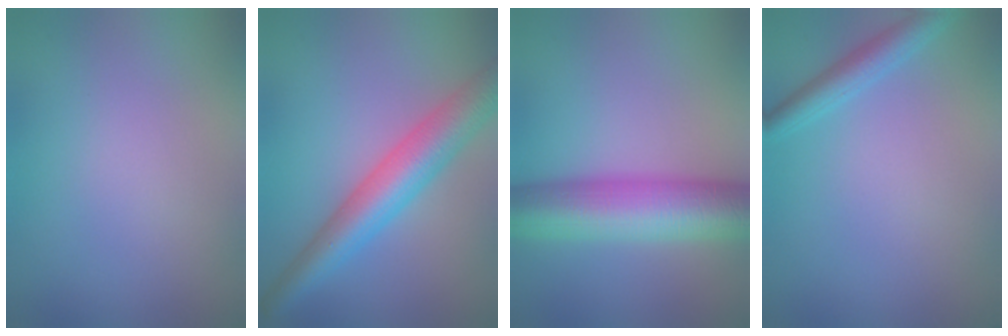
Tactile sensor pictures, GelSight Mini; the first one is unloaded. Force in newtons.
{"total": 6.6, "press": 6.6, "slide": 0.1}
{"total": 10.1, "press": 10.1, "slide": 0.1}
{"total": 2.6, "press": 2.6, "slide": 0.2}